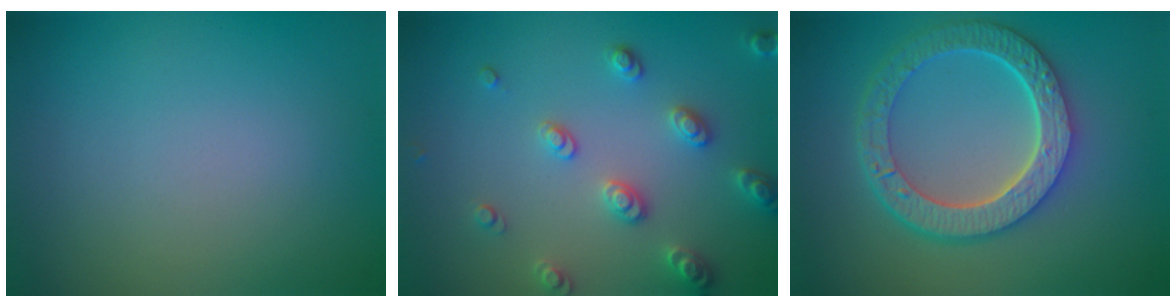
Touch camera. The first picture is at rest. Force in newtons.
{"total": 2.9, "press": 2.9, "slide": 0.5}
{"total": 6.4, "press": 4.9, "slide": 4.1}